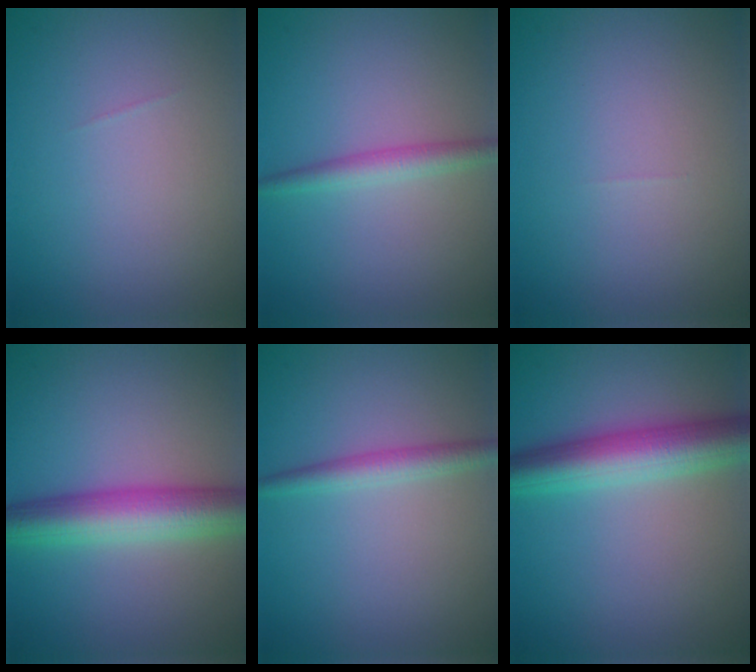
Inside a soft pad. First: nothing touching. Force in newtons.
{"total": 2.2, "press": 2.2, "slide": 0.1}
{"total": 0.0}
{"total": 6.5, "press": 6.5, "slide": 0.2}
{"total": 2.2, "press": 2.2, "slide": 0.0}
{"total": 6.3, "press": 6.3, "slide": 0.1}